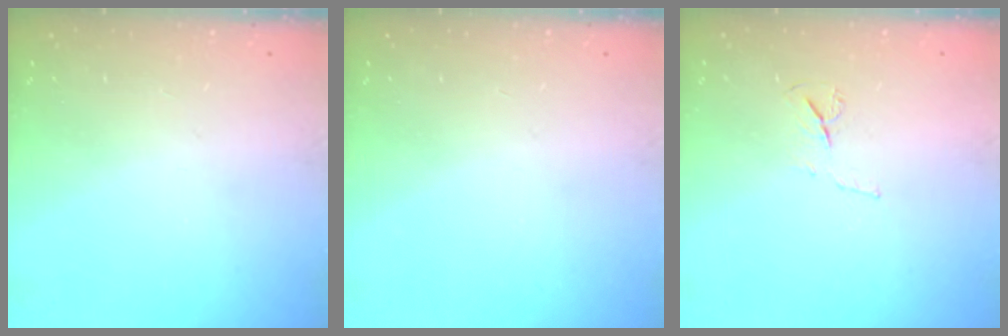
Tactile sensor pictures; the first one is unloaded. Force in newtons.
{"total": 0.0}
{"total": 4.7, "press": 4.6, "slide": 0.8}